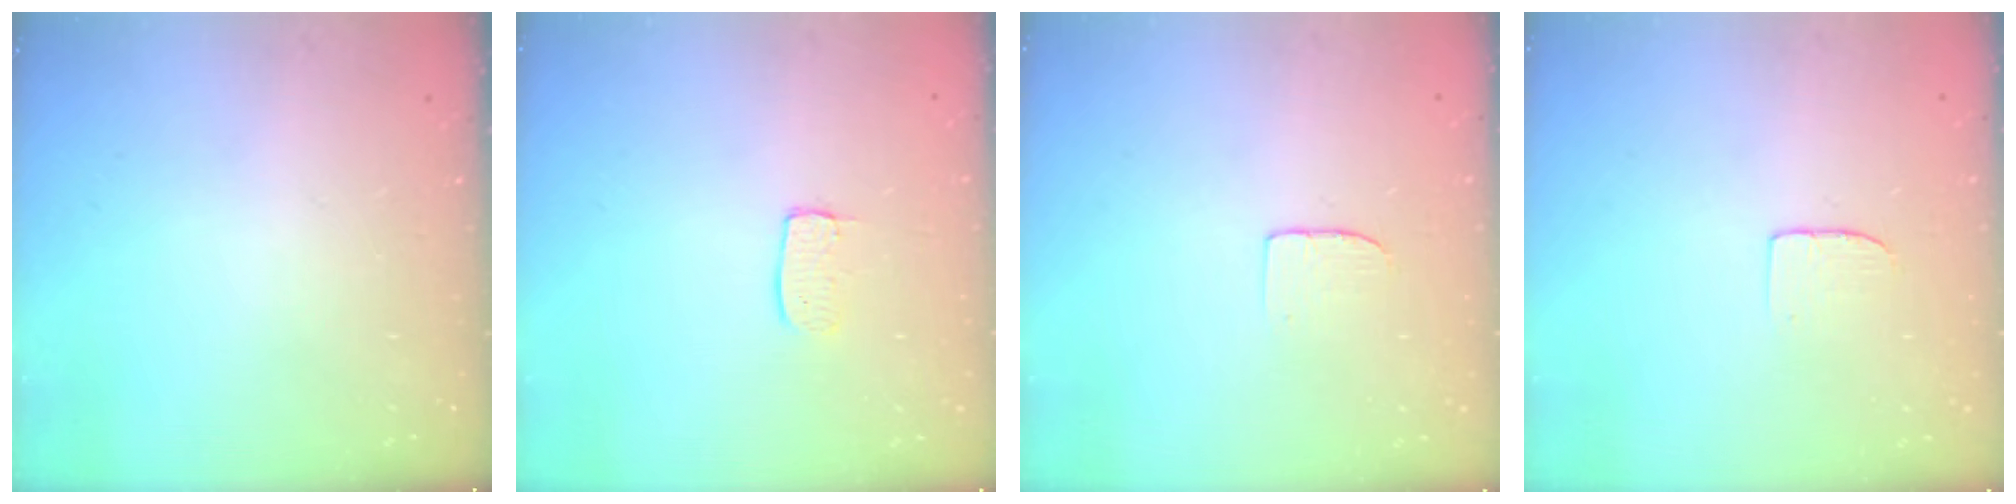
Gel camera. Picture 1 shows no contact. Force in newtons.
{"total": 5.8, "press": 5.8, "slide": 0.3}
{"total": 3.7, "press": 3.7, "slide": 0.2}
{"total": 3.7, "press": 3.7, "slide": 0.2}